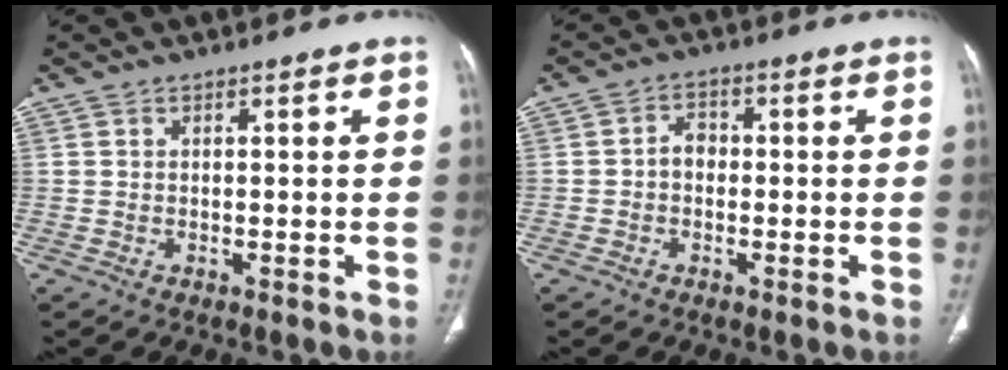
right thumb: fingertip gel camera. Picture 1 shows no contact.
{"total": 3.0, "force": [-0.4, 2.3, 1.8], "torque": [-0.012, 0.016, -0.016]}